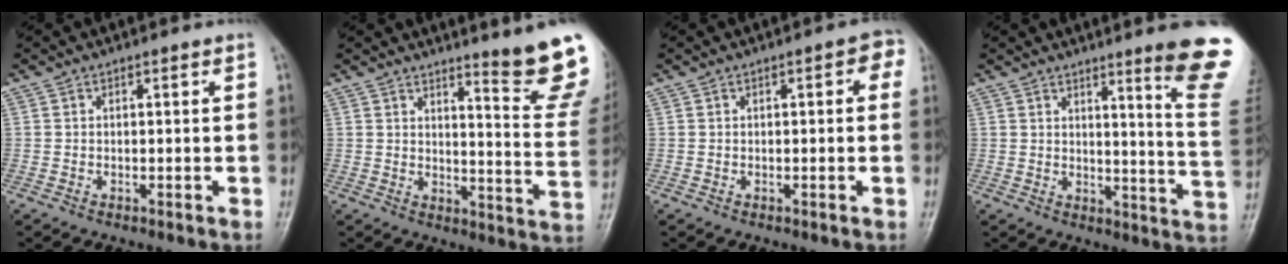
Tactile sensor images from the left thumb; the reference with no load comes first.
{"total": 14.1, "force": [10.8, 0.5, 9.1], "torque": [-0.096, -0.108, 0.134]}
{"total": 3.8, "force": [0.9, 1.7, 3.3], "torque": [-0.022, 0.008, 0.000]}
{"total": 14.3, "force": [9.2, 0.4, 10.9], "torque": [-0.113, -0.070, 0.107]}